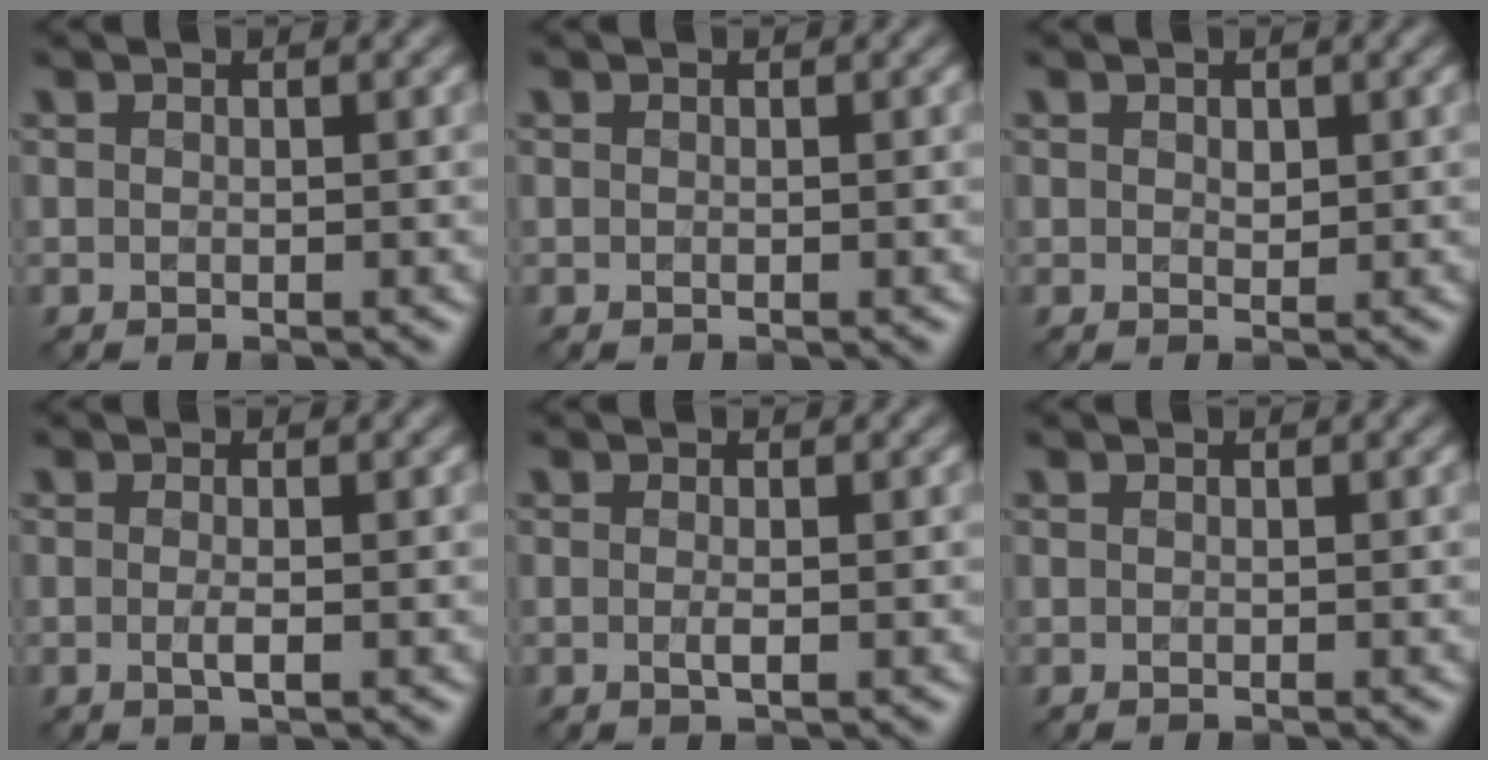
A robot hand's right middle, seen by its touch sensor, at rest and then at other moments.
{"total": 0.0}
{"total": 0.8, "force": [0.3, 0.5, 0.6], "torque": [-0.009, 0.001, 0.007]}
{"total": 1.3, "force": [-0.2, 0.3, 1.3], "torque": [-0.023, -0.001, -0.005]}
{"total": 1.0, "force": [-0.1, 0.2, 1.0], "torque": [-0.017, 0.001, -0.001]}
{"total": 0.0}